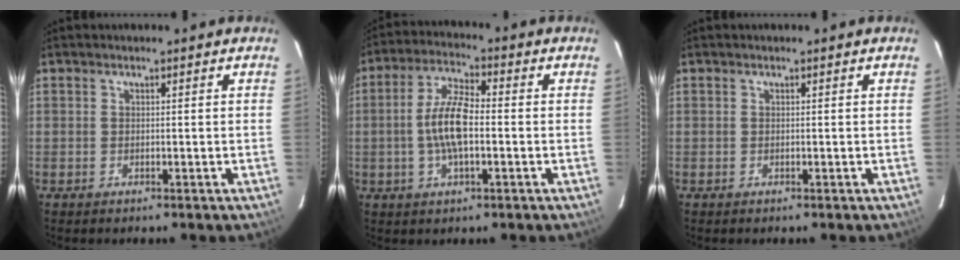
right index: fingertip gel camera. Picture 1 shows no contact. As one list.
[{"total": 8.4, "force": [-1.3, 2.6, 7.9], "torque": [-0.160, 0.008, -0.027]}, {"total": 0.0}]